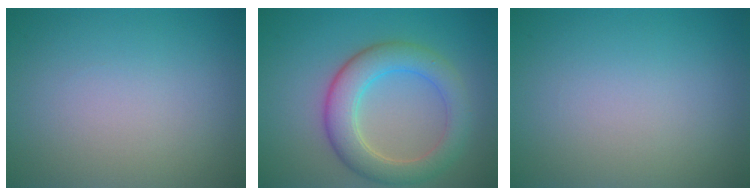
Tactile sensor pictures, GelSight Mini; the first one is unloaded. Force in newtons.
{"total": 5.5, "press": 5.4, "slide": 0.3}
{"total": 0.0}